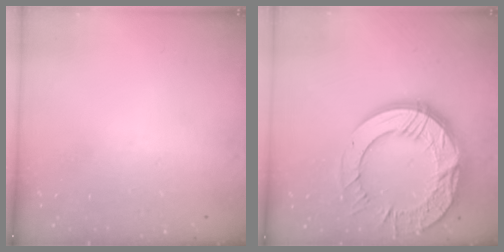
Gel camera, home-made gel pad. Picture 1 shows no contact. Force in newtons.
{"total": 22.7, "press": 22.7, "slide": 1.8}